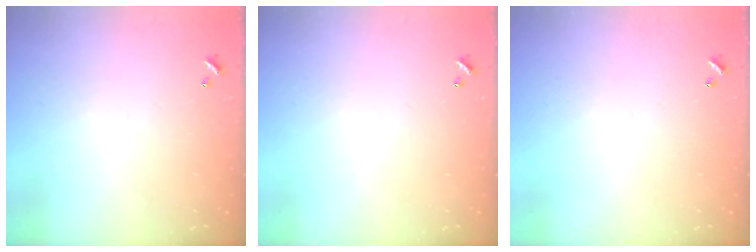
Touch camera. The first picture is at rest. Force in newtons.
{"total": 0.0}
{"total": 0.0}